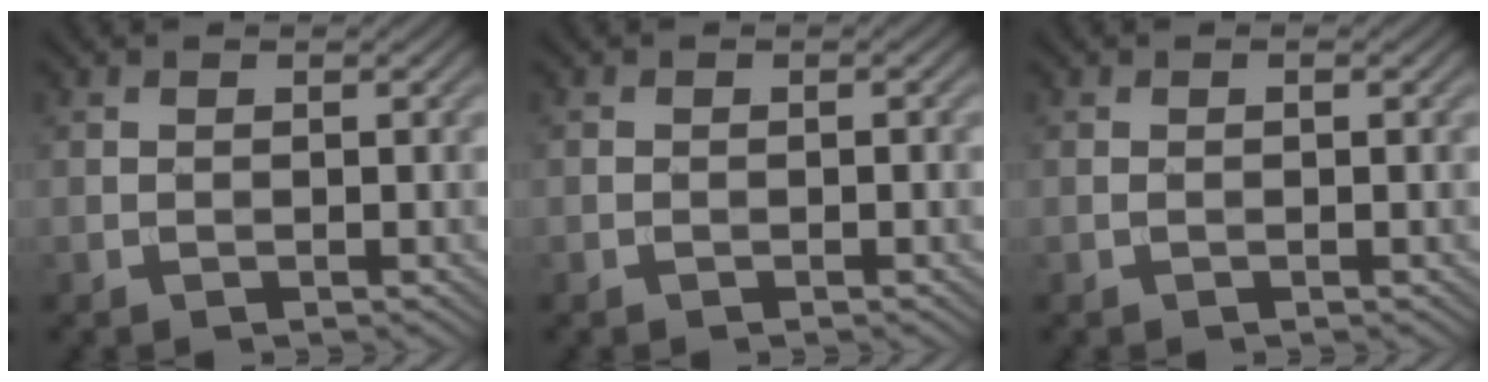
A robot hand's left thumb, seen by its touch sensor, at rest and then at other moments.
{"total": 0.6, "force": [-0.4, 0.1, 0.5], "torque": [-0.008, 0.002, -0.006]}
{"total": 0.6, "force": [0.0, 0.0, 0.6], "torque": [-0.011, 0.002, -0.002]}